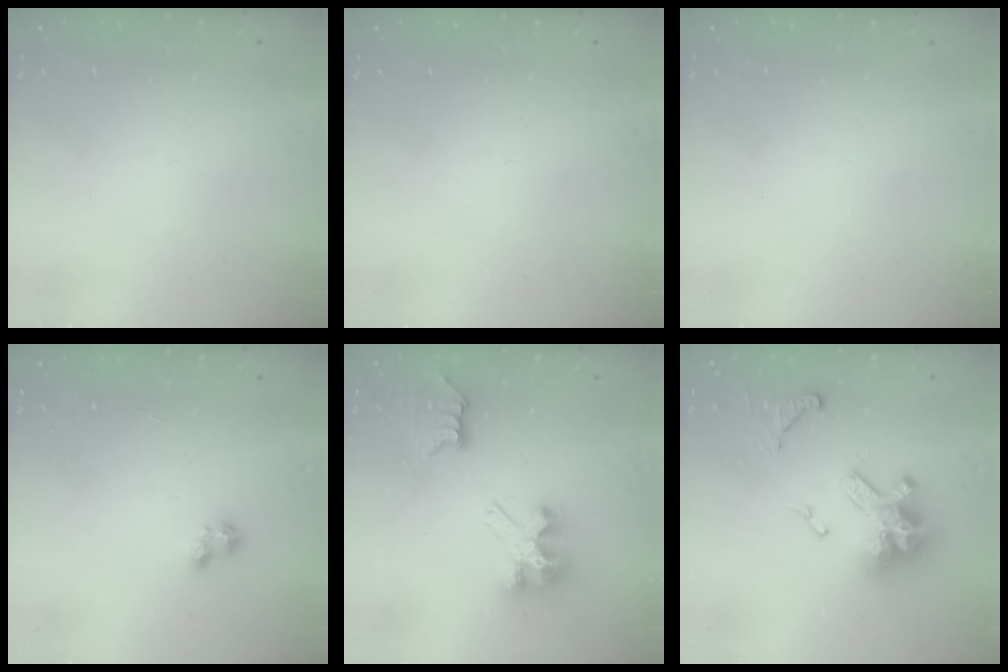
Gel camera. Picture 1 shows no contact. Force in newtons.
{"total": 0.0}
{"total": 0.0}
{"total": 2.4, "press": 2.3, "slide": 0.8}
{"total": 7.3, "press": 7.3, "slide": 0.2}
{"total": 14.9, "press": 14.8, "slide": 1.8}